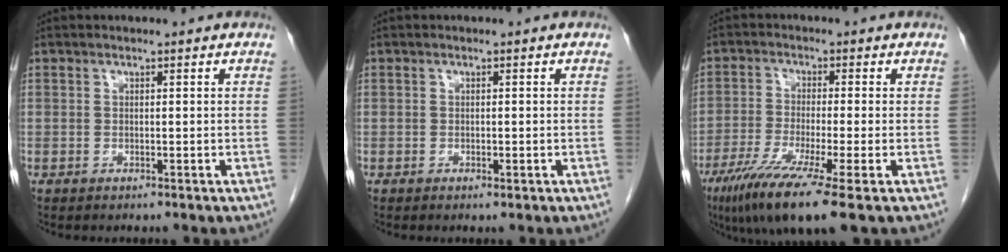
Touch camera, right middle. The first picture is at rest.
{"total": 0.6, "force": [-0.3, 0.2, 0.5], "torque": [-0.009, -0.002, -0.002]}
{"total": 10.8, "force": [-6.3, -0.4, 8.8], "torque": [-0.161, -0.032, -0.108]}